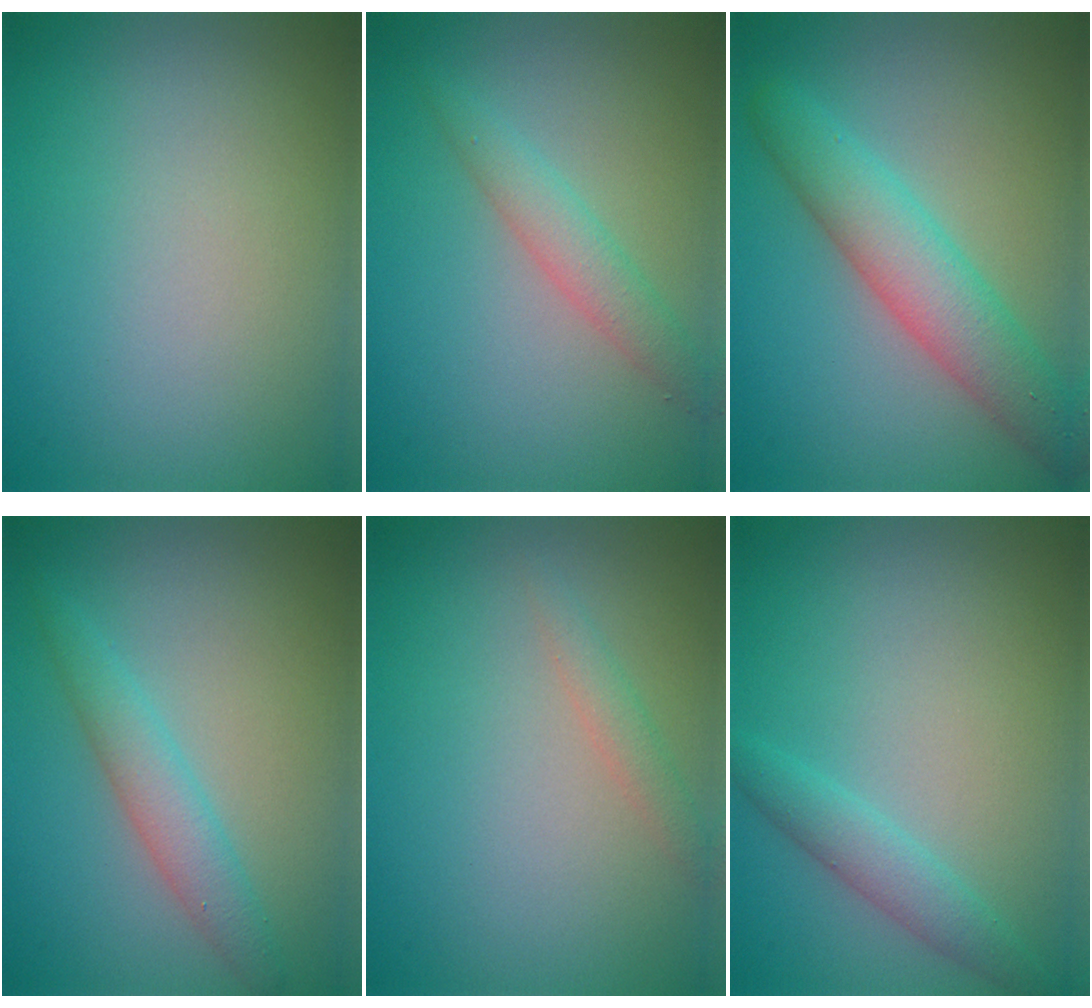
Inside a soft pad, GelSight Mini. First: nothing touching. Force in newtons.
{"total": 2.7, "press": 2.7, "slide": 0.2}
{"total": 5.3, "press": 5.3, "slide": 0.3}
{"total": 2.8, "press": 2.8, "slide": 0.1}
{"total": 1.3, "press": 1.3, "slide": 0.1}
{"total": 2.3, "press": 2.3, "slide": 0.1}